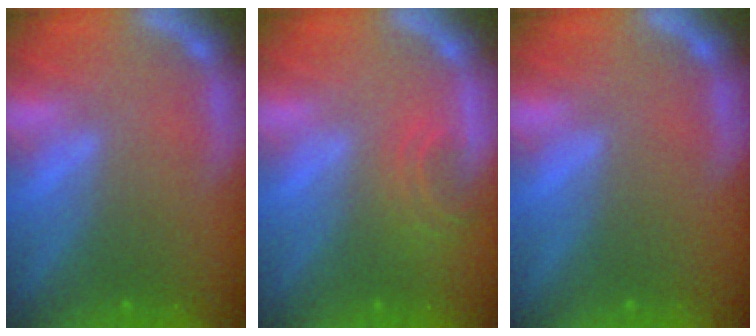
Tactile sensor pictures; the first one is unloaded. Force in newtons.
{"total": 2.4}
{"total": 0.0}